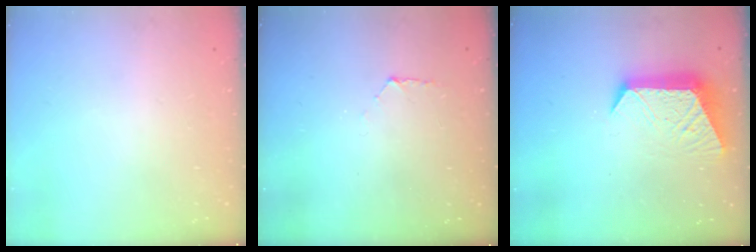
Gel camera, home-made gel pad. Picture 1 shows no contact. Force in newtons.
{"total": 5.1, "press": 5.0, "slide": 0.5}
{"total": 12.0, "press": 11.9, "slide": 1.0}